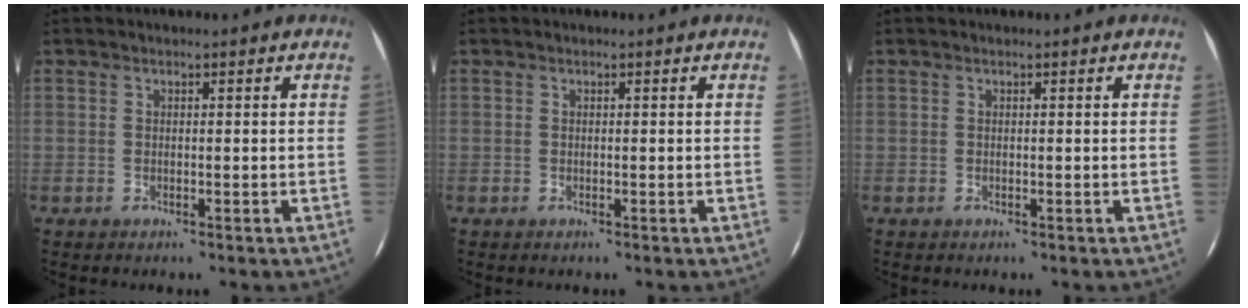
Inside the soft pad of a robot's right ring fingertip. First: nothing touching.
{"total": 0.0}
{"total": 0.0}